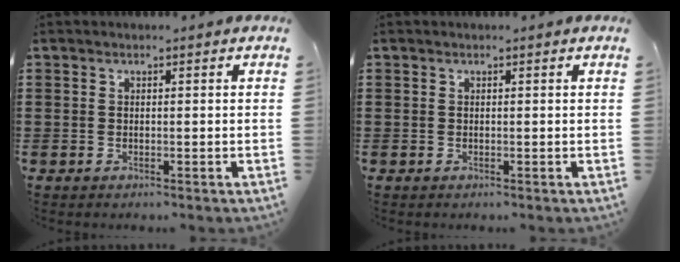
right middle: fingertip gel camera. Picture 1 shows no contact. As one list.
[{"total": 0.0}]